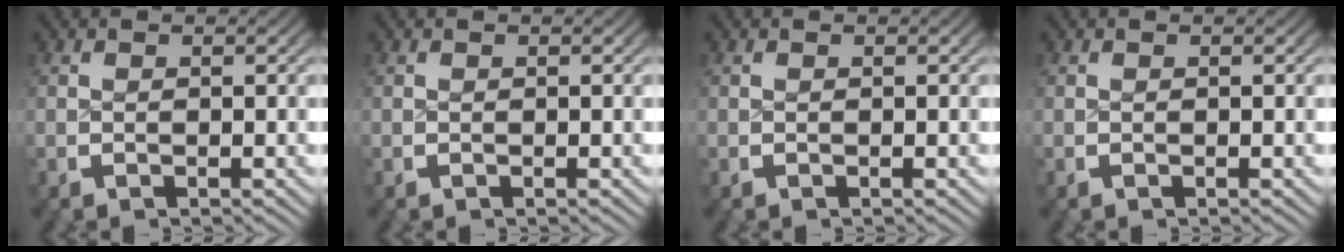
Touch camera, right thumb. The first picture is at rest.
{"total": 0.0}
{"total": 0.0}
{"total": 0.0}